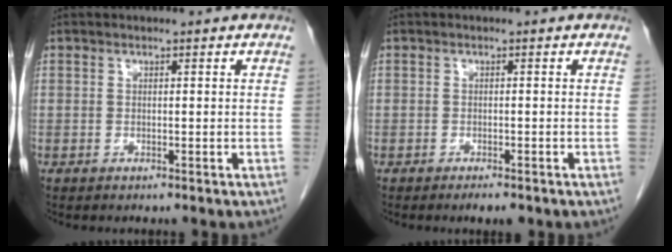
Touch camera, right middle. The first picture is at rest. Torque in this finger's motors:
{"motor_torque": [0.27, -0.02, -0.06, -0.01]}